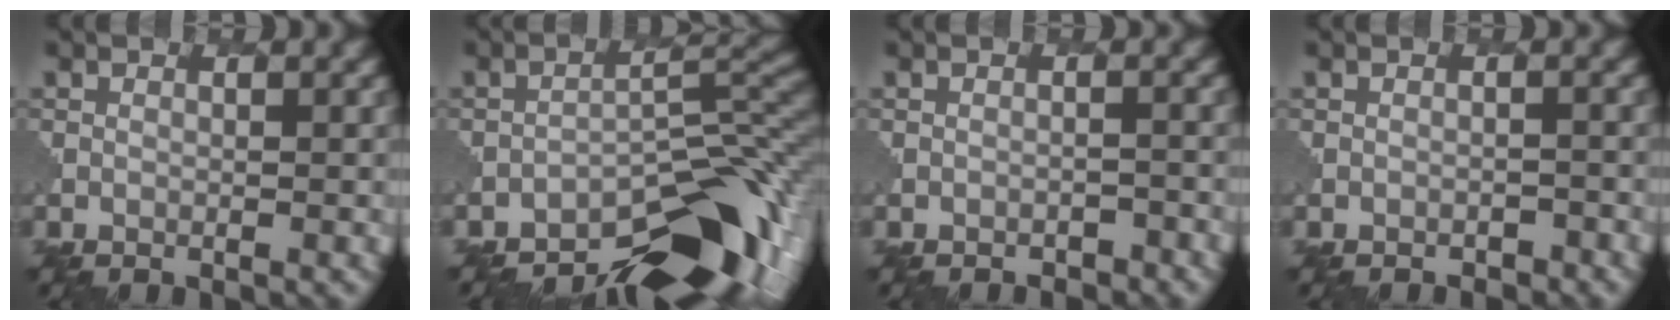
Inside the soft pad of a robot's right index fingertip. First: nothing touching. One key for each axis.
{"total": 10.0, "fx": -7.4, "fy": 3.6, "fz": 5.6, "tx": -0.053, "ty": 0.011, "tz": -0.125}
{"total": 1.8, "fx": -1.7, "fy": 0.5, "fz": 0.2, "tx": 0.001, "ty": 0.004, "tz": -0.021}
{"total": 1.5, "fx": -1.4, "fy": 0.5, "fz": 0.1, "tx": 0.003, "ty": 0.003, "tz": -0.015}